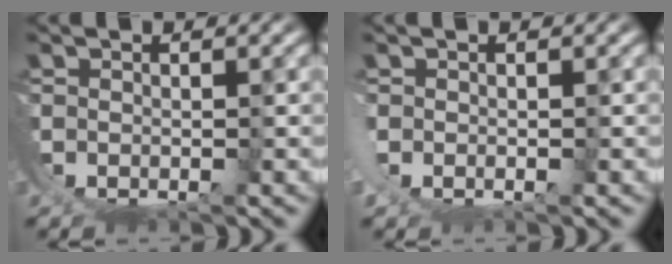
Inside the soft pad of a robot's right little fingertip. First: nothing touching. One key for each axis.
{"total": 0.9, "fx": 0.3, "fy": 0.2, "fz": 0.8, "tx": -0.028, "ty": -0.004, "tz": 0.008}